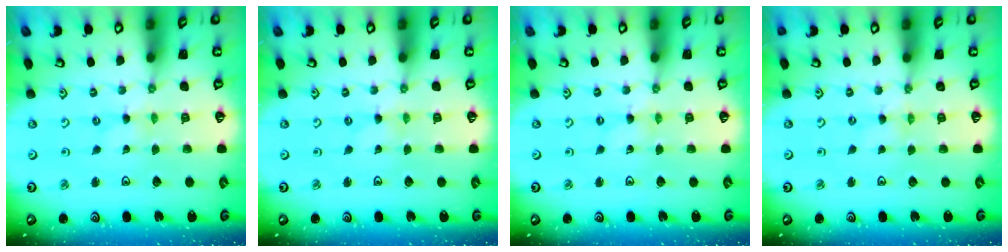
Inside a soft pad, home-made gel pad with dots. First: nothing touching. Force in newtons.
{"total": 0.0}
{"total": 0.0}
{"total": 0.0}